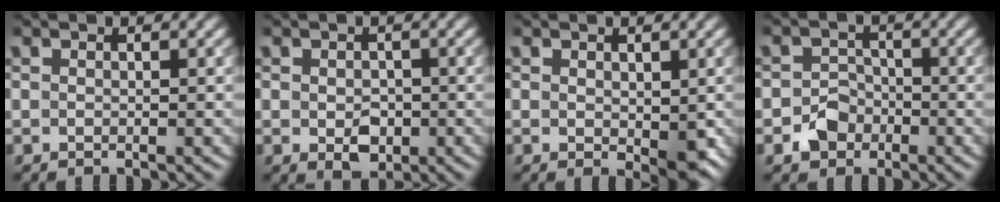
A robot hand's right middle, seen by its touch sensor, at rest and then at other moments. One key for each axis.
{"total": 2.6, "fx": -0.5, "fy": 1.8, "fz": 1.7, "tx": -0.026, "ty": -0.006, "tz": -0.007}
{"total": 2.2, "fx": 0.2, "fy": 1.3, "fz": 1.8, "tx": -0.023, "ty": -0.008, "tz": 0.008}
{"total": 2.5, "fx": -1.2, "fy": 2.0, "fz": 0.7, "tx": -0.001, "ty": 0.005, "tz": -0.024}